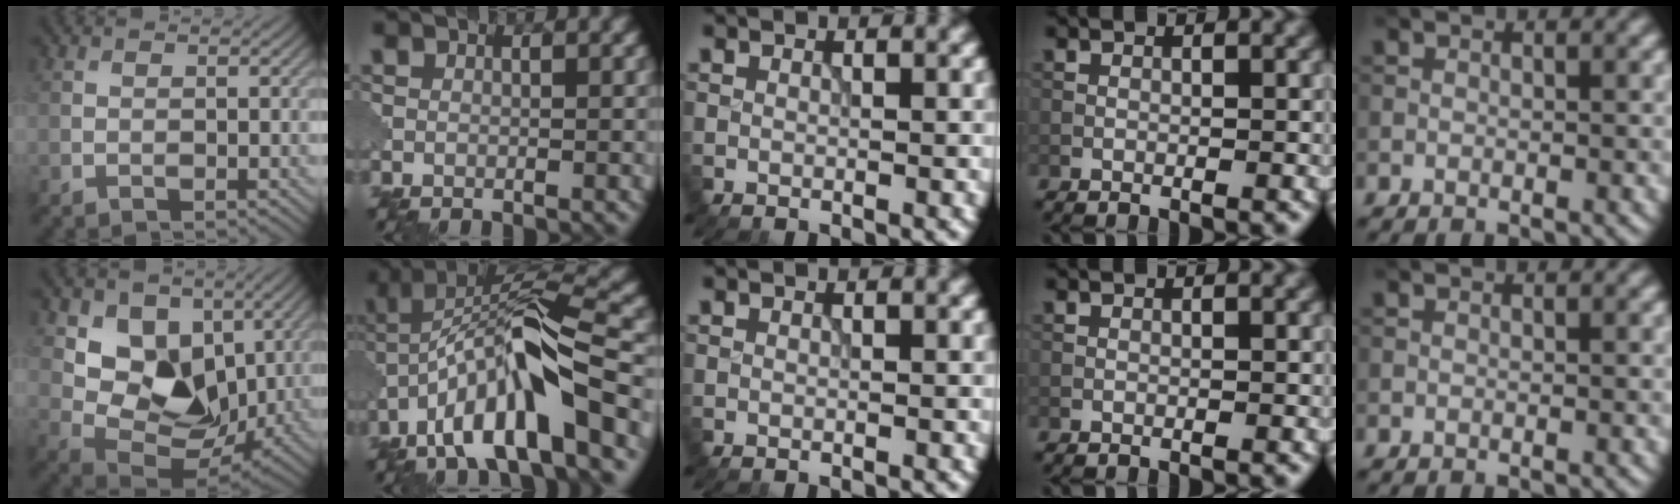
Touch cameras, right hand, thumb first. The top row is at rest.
{"thumb": {"total": 9.8, "force": [2.9, 7.4, 5.7], "torque": [-0.114, -0.021, 0.044]}, "index": {"total": 11.6, "force": [-5.1, 2.7, 10.1], "torque": [-0.177, 0.024, -0.090]}}